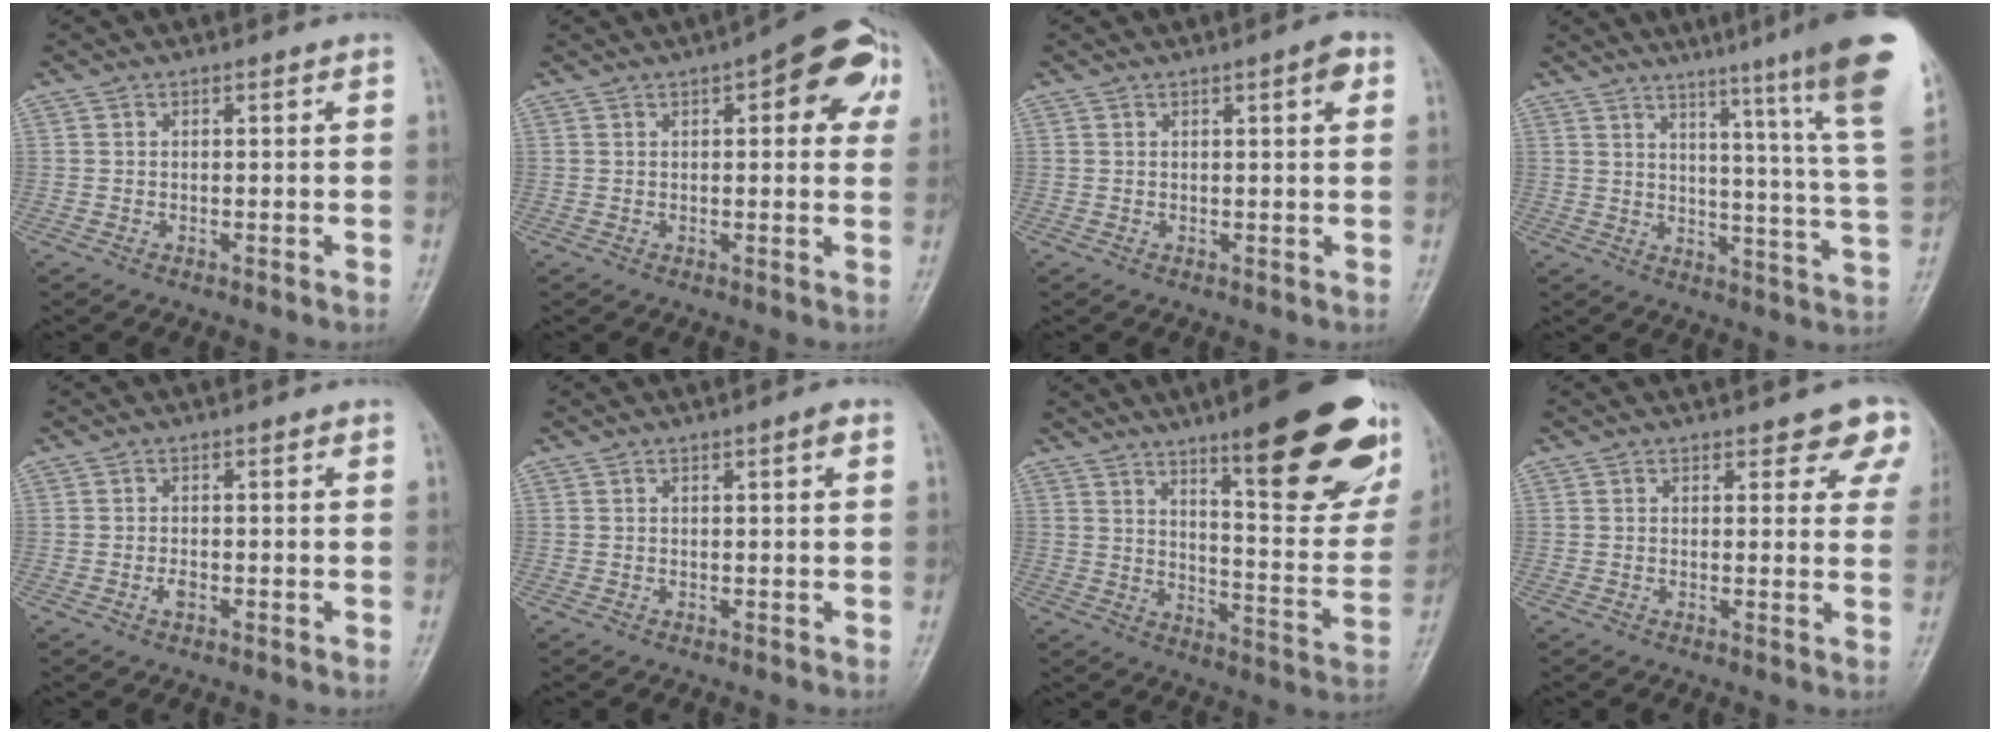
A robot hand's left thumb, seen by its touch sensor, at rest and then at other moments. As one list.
[{"total": 12.5, "force": [4.8, 5.0, 10.4], "torque": [-0.089, 0.008, 0.047]}, {"total": 2.8, "force": [1.2, 0.6, 2.5], "torque": [-0.031, -0.001, 0.015]}, {"total": 21.3, "force": [14.9, 0.1, 15.2], "torque": [-0.181, -0.095, 0.184]}, {"total": 1.5, "force": [-0.5, 0.9, 1.2], "torque": [-0.019, -0.001, -0.011]}, {"total": 1.5, "force": [0.6, 0.2, 1.3], "torque": [-0.022, 0.001, 0.008]}, {"total": 26.0, "force": [15.0, 6.3, 20.4], "torque": [-0.235, -0.072, 0.215]}, {"total": 6.0, "force": [4.5, 2.8, 2.9], "torque": [0.003, -0.021, 0.036]}]